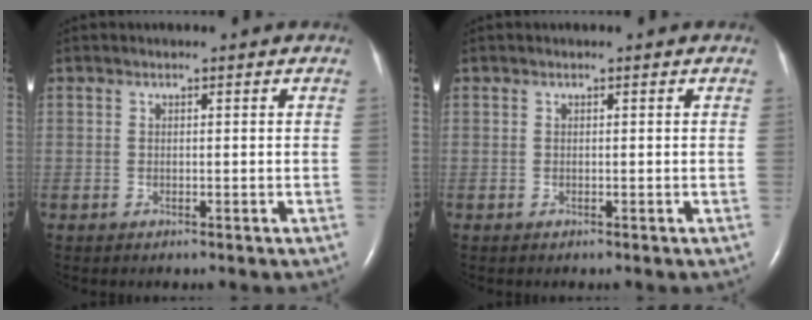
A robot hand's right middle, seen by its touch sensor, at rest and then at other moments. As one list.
[{"total": 0.0}]